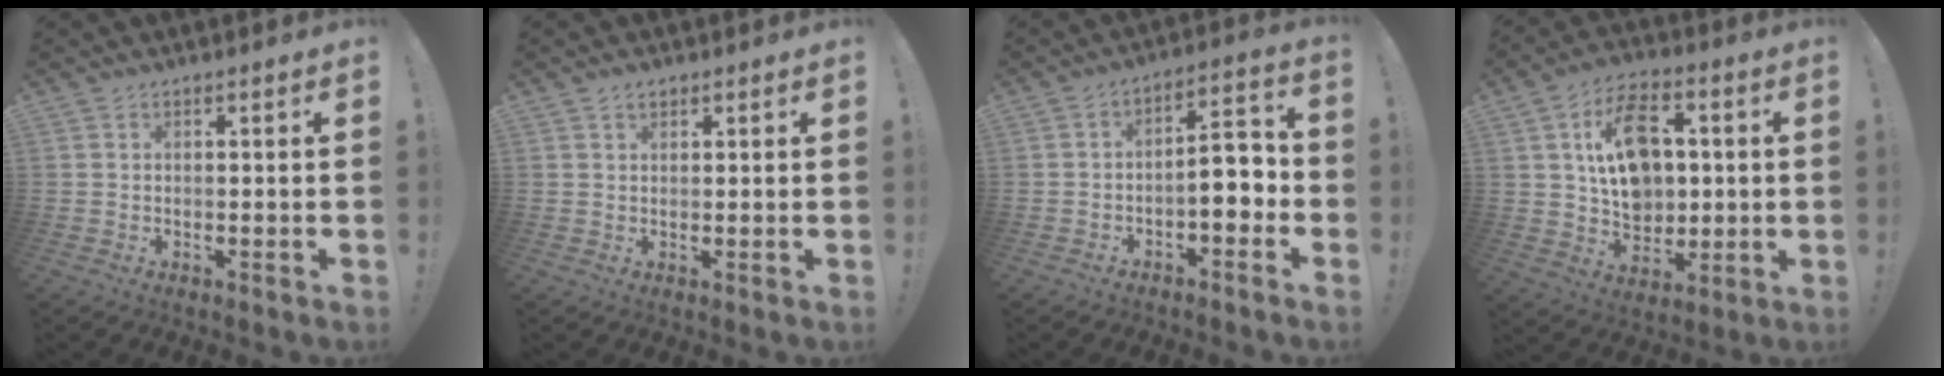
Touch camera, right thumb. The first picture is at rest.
{"total": 1.5, "force": [1.0, 1.0, 0.7], "torque": [-0.014, 0.000, 0.019]}
{"total": 8.6, "force": [-2.9, 4.0, 7.1], "torque": [-0.099, 0.017, -0.049]}
{"total": 16.4, "force": [3.4, 12.0, 10.7], "torque": [-0.159, -0.004, 0.067]}